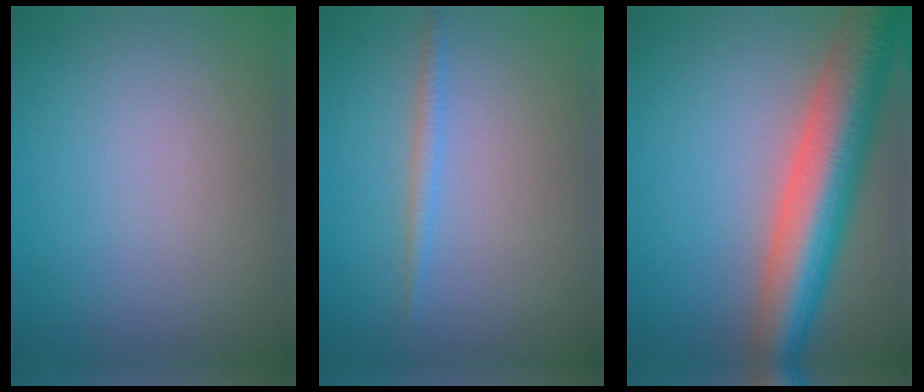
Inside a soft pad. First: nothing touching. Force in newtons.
{"total": 1.3, "press": 1.3, "slide": 0.1}
{"total": 9.8, "press": 9.8, "slide": 0.1}